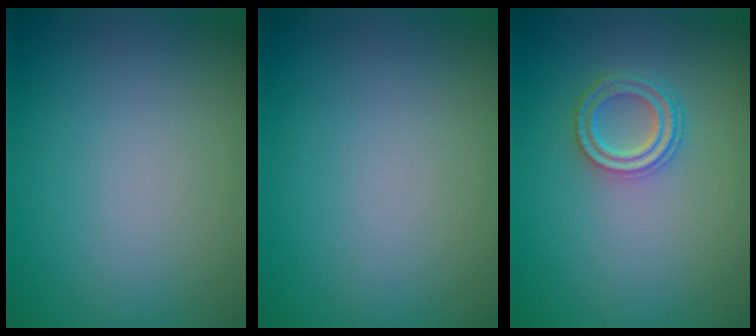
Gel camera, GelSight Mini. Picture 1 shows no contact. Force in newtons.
{"total": 0.0}
{"total": 3.2, "press": 2.5, "slide": 2.1}